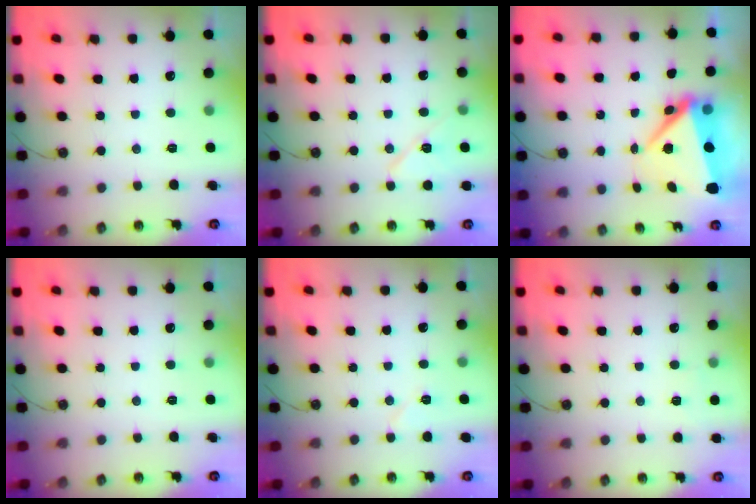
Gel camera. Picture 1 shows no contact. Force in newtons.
{"total": 9.1, "press": 8.6, "slide": 3.1}
{"total": 9.6, "press": 8.7, "slide": 4.1}
{"total": 0.0}
{"total": 5.3, "press": 4.9, "slide": 2.0}
{"total": 3.5, "press": 2.7, "slide": 2.3}